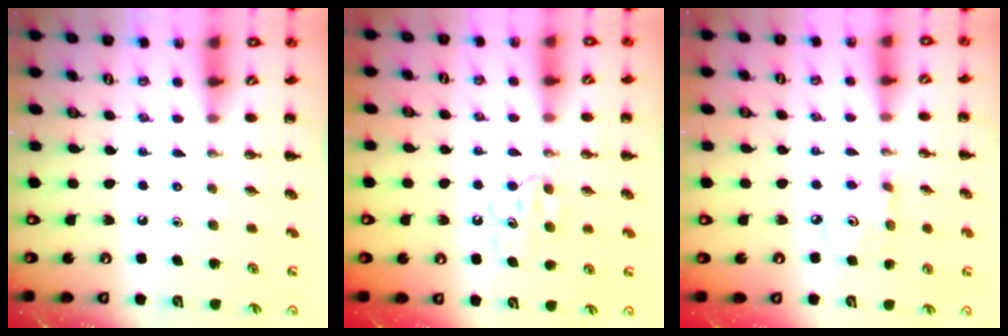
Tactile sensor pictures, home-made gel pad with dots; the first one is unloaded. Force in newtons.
{"total": 5.8, "press": 5.6, "slide": 1.6}
{"total": 4.2, "press": 4.1, "slide": 1.0}